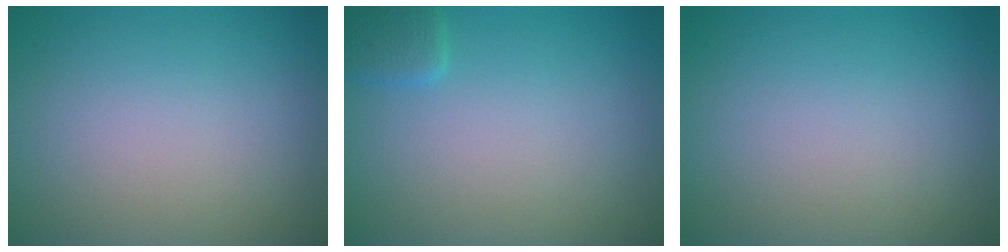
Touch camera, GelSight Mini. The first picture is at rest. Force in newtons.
{"total": 1.5, "press": 1.5, "slide": 0.1}
{"total": 0.0}